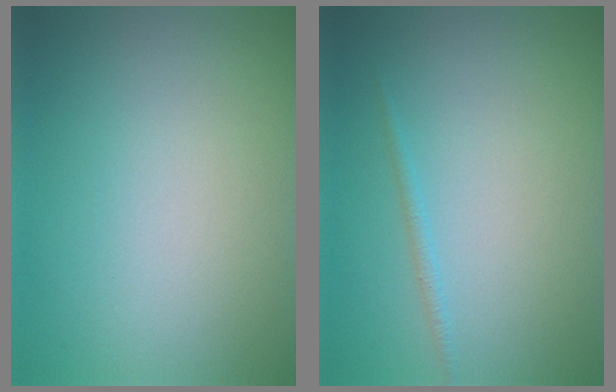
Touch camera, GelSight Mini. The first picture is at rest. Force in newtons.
{"total": 0.7, "press": 0.7, "slide": 0.1}